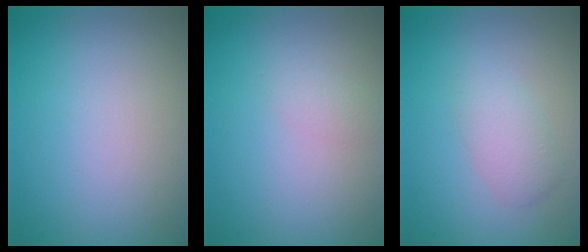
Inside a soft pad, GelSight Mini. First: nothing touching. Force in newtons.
{"total": 0.8, "press": 0.8, "slide": 0.0}
{"total": 2.0, "press": 2.0, "slide": 0.0}